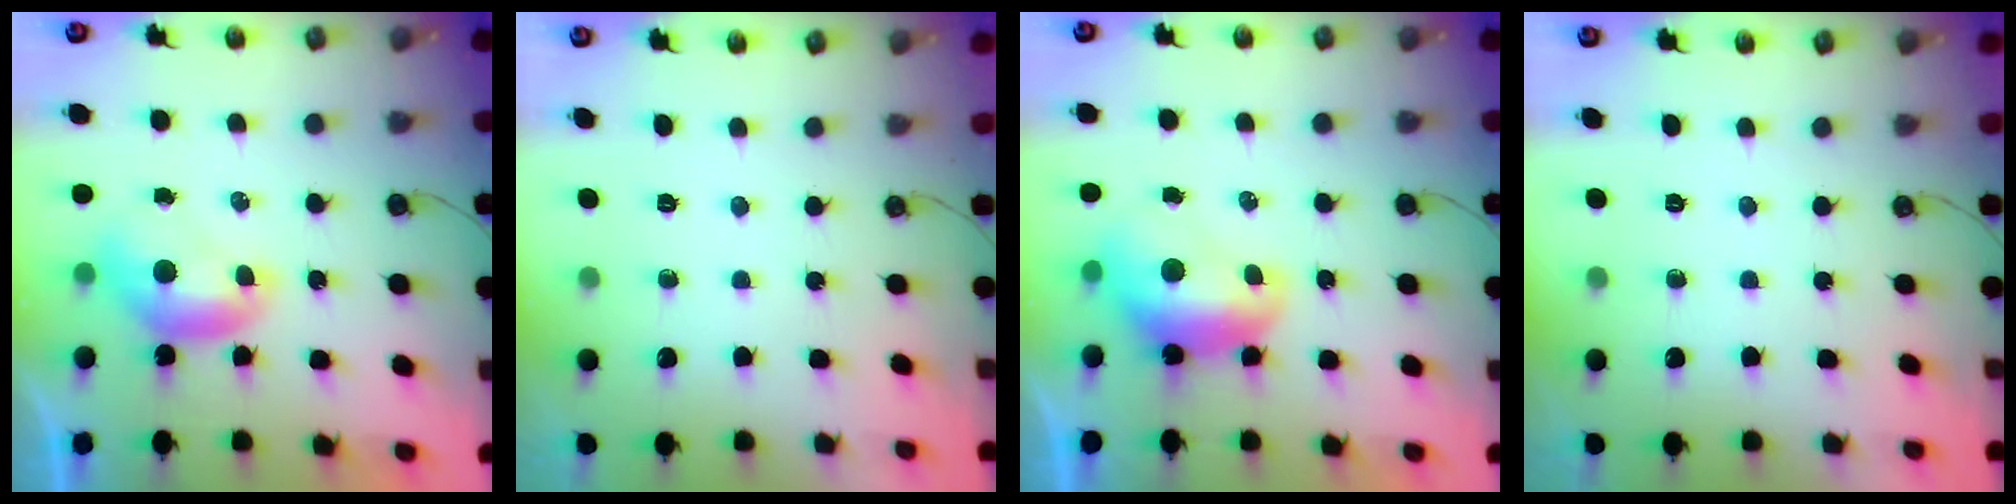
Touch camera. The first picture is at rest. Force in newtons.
{"total": 0.0}
{"total": 2.0, "press": 1.9, "slide": 0.4}
{"total": 0.0}